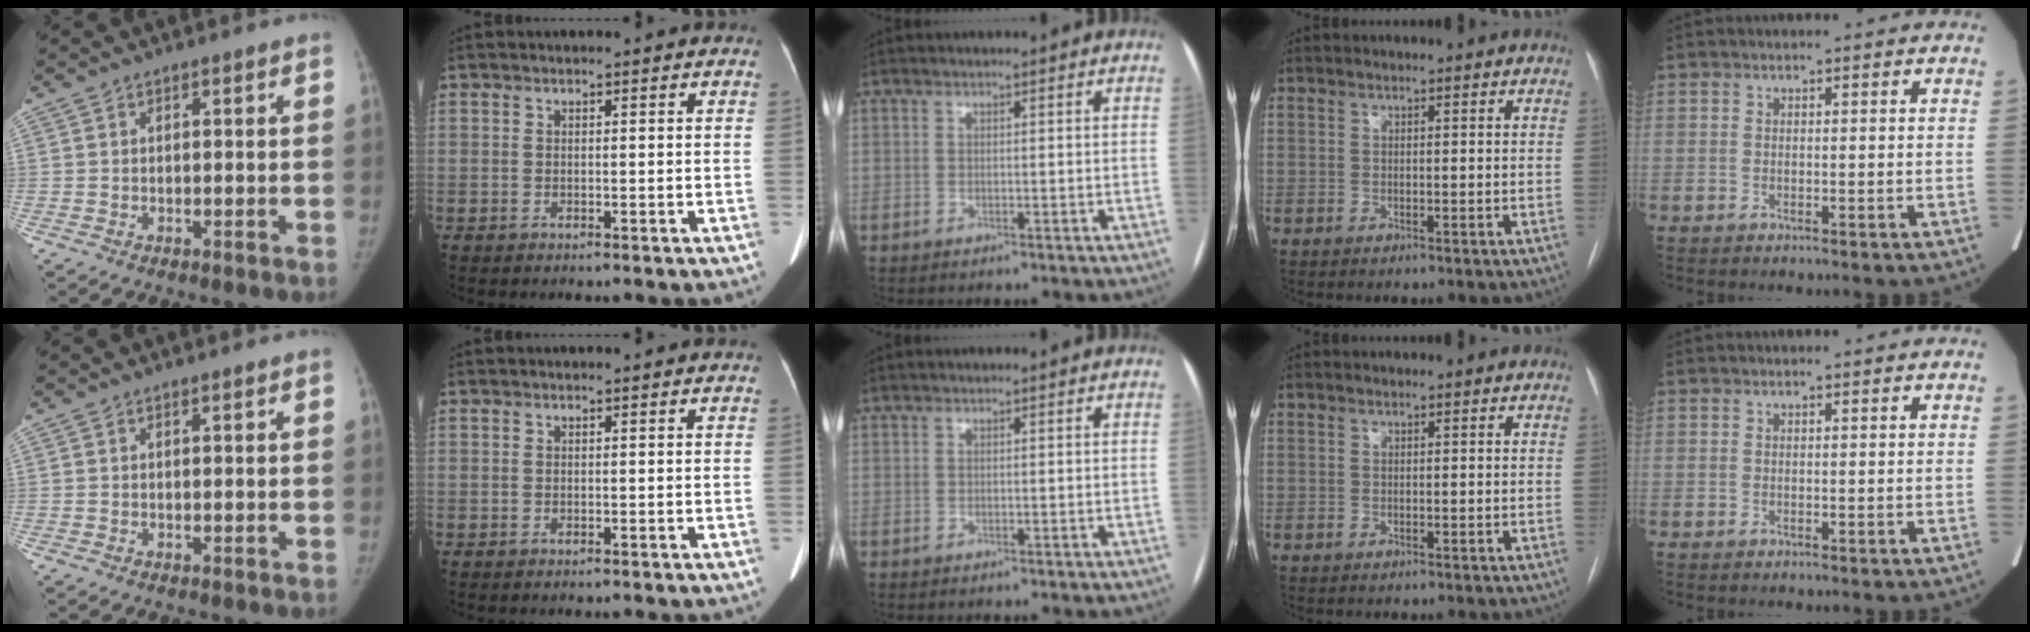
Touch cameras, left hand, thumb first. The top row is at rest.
{}